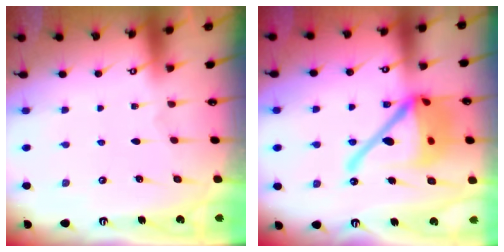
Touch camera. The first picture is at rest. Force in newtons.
{"total": 22.0, "press": 21.8, "slide": 2.8}